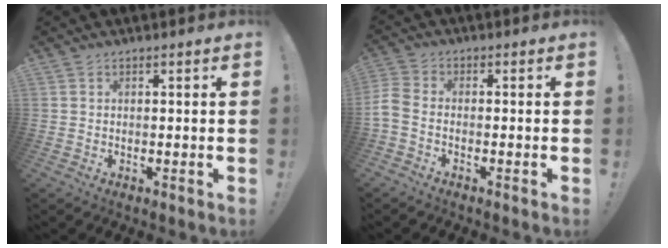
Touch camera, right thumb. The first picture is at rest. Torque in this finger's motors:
{"motor_torque": [0.76, 0.91, 0.48, -0.63, 0.02]}